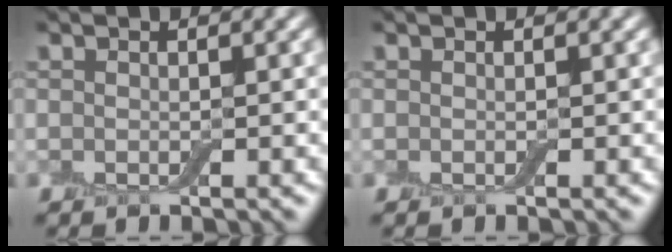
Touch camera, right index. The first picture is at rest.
{"total": 0.0}